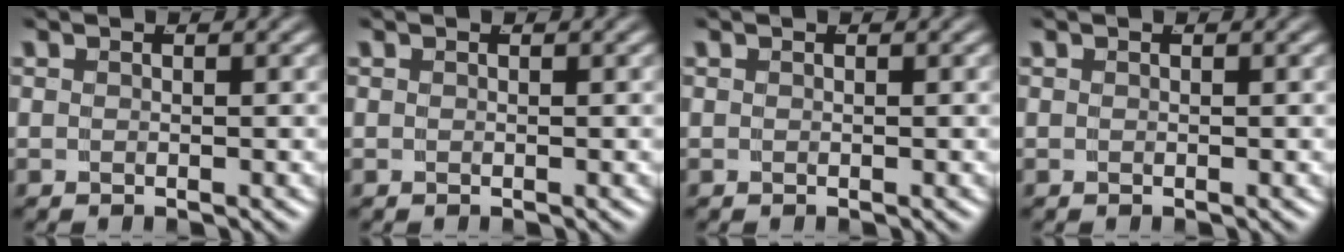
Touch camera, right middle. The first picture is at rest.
{"total": 0.0}
{"total": 0.0}
{"total": 0.0}